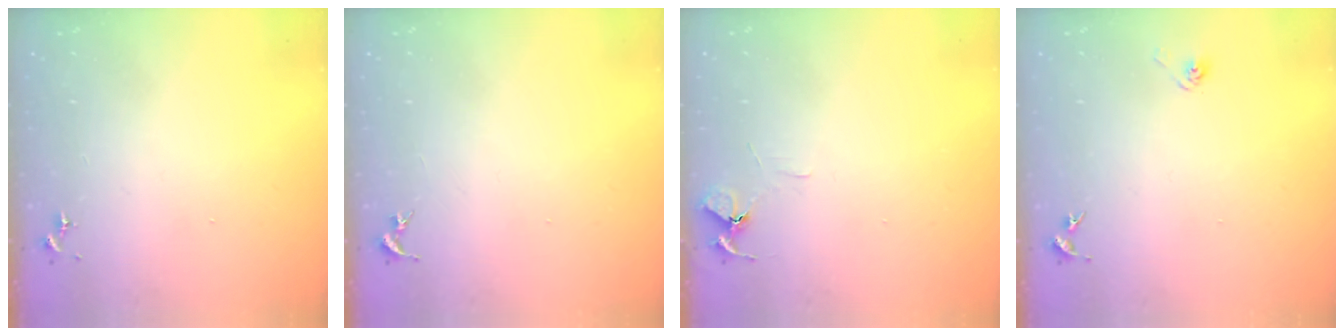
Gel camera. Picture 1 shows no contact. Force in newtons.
{"total": 0.0}
{"total": 5.8, "press": 5.8, "slide": 0.6}
{"total": 2.9, "press": 2.6, "slide": 1.4}